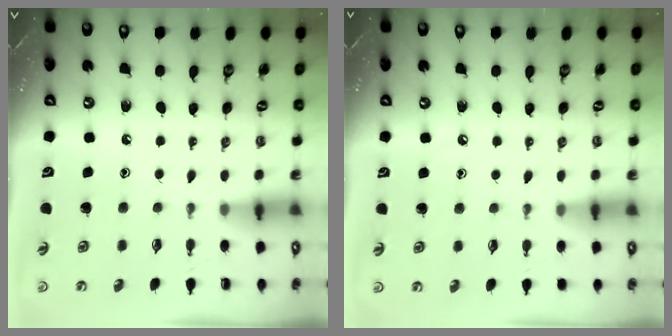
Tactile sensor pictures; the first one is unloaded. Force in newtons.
{"total": 3.6, "press": 3.5, "slide": 0.6}